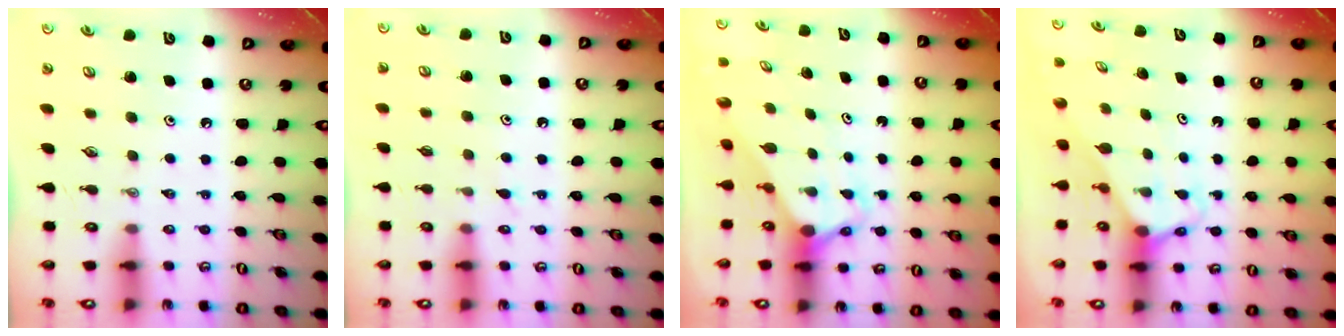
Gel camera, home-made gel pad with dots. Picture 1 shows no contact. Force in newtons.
{"total": 6.7, "press": 6.7, "slide": 0.5}
{"total": 2.8, "press": 2.8, "slide": 0.1}
{"total": 2.8, "press": 2.8, "slide": 0.1}